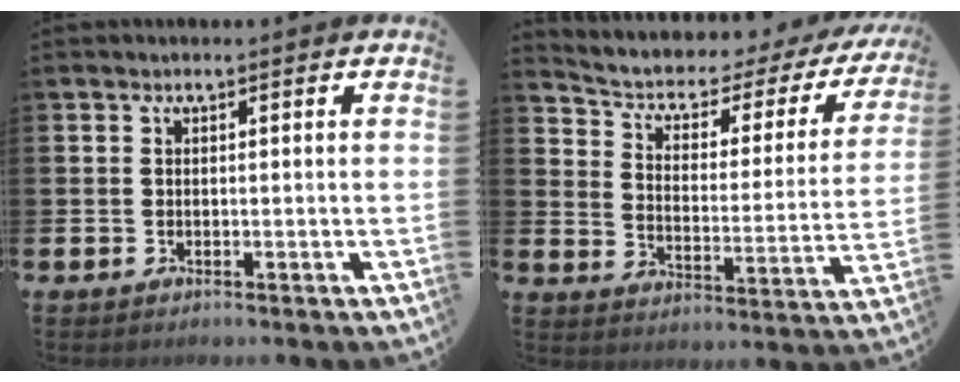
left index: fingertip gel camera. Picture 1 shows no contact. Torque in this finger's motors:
{"motor_torque": [1.49, -0.64, 0.15, 0.09]}